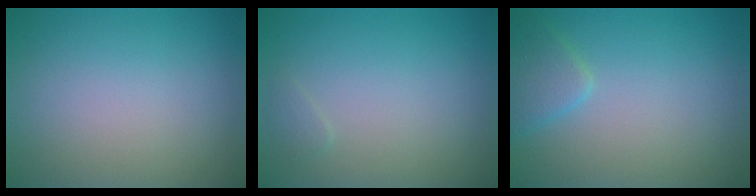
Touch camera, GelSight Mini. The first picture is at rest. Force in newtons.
{"total": 0.6, "press": 0.6, "slide": 0.0}
{"total": 2.1, "press": 2.1, "slide": 0.1}